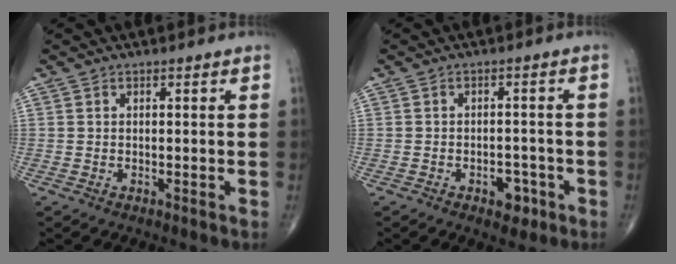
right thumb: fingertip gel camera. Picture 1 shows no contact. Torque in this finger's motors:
{"motor_torque": [2.61, 2.40, 0.17, -0.44, 0.03]}